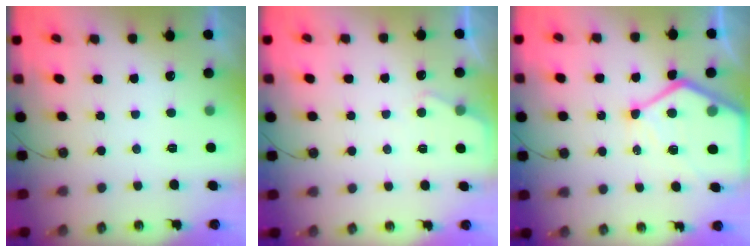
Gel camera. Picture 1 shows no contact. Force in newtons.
{"total": 3.2, "press": 3.2, "slide": 0.5}
{"total": 15.7, "press": 15.6, "slide": 1.3}